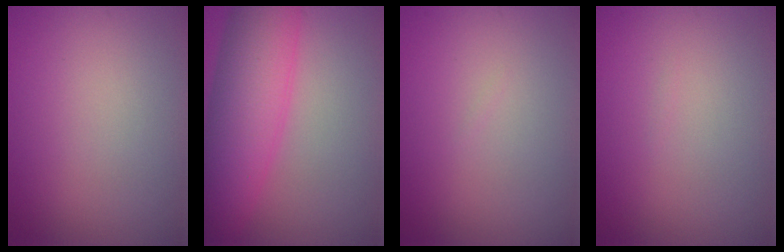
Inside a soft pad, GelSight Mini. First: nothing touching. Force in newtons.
{"total": 8.6, "press": 8.6, "slide": 0.3}
{"total": 0.0}
{"total": 0.0}